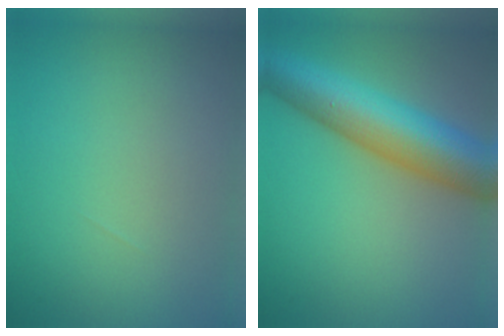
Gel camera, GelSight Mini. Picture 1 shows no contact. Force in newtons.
{"total": 10.0, "press": 10.0, "slide": 0.4}